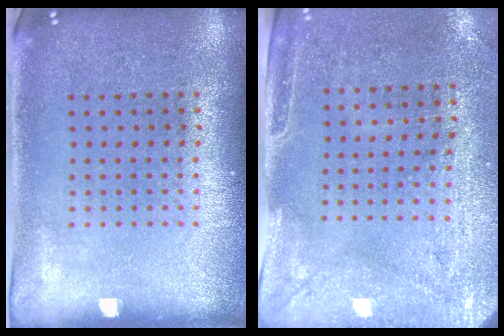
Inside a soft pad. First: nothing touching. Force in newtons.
{"total": 3.0, "press": 2.3, "slide": 1.8}